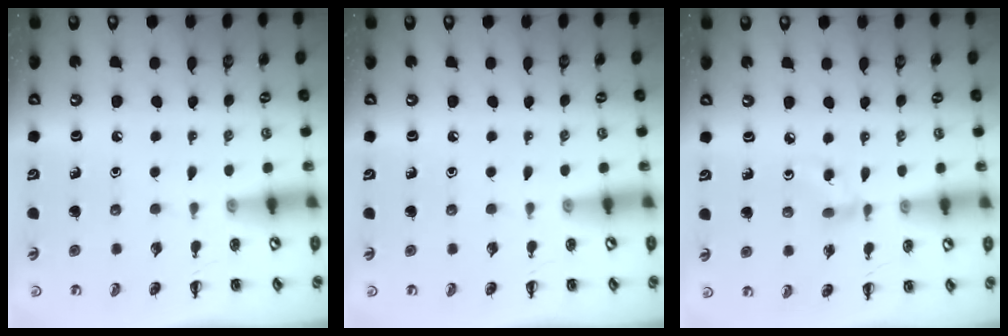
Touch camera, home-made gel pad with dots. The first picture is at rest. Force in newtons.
{"total": 0.0}
{"total": 3.0, "press": 2.9, "slide": 0.8}